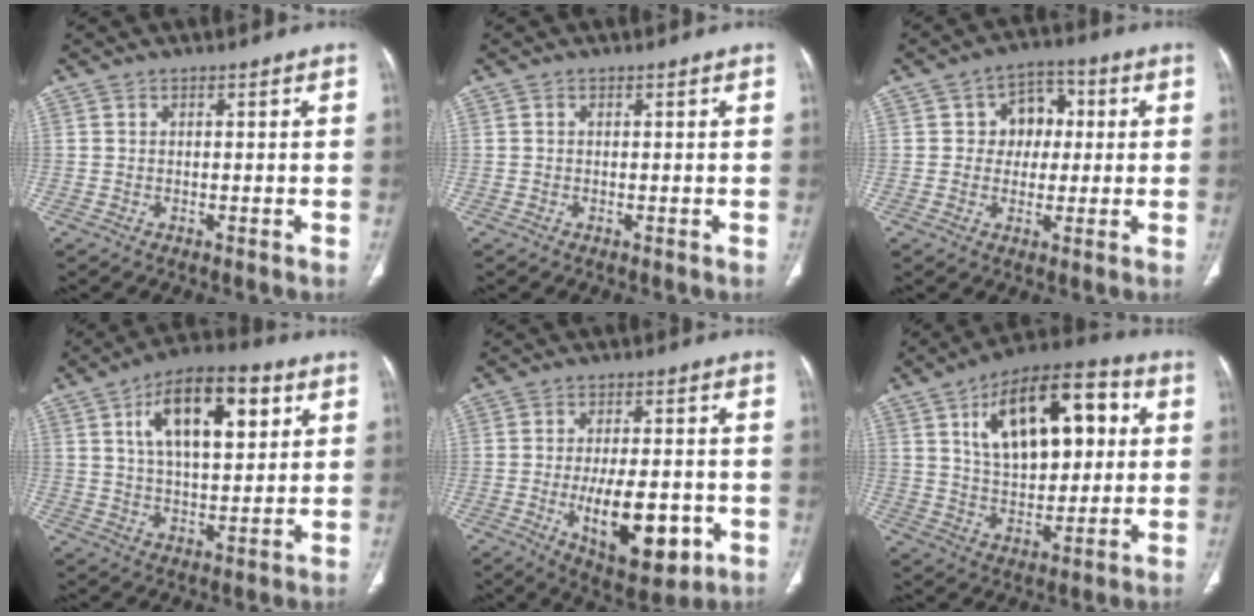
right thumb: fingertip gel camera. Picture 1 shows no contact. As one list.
[{"total": 0.0}, {"total": 8.1, "force": [1.1, 6.5, 4.6], "torque": [-0.020, 0.011, 0.011]}, {"total": 17.3, "force": [6.4, 7.9, 13.9], "torque": [-0.199, -0.004, 0.104]}, {"total": 15.0, "force": [-4.2, 6.7, 12.7], "torque": [-0.177, 0.004, -0.048]}, {"total": 21.3, "force": [6.1, 11.1, 17.1], "torque": [-0.229, 0.006, 0.096]}]